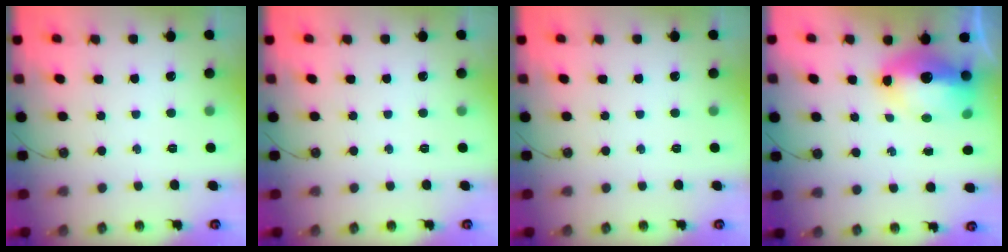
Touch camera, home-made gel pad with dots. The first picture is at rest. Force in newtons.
{"total": 0.0}
{"total": 0.0}
{"total": 11.8, "press": 11.7, "slide": 1.3}